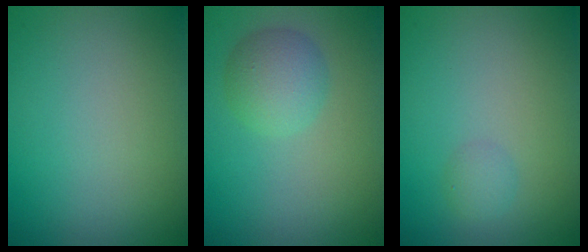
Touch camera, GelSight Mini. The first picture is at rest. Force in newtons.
{"total": 3.3, "press": 3.3, "slide": 0.1}
{"total": 1.1, "press": 1.1, "slide": 0.1}